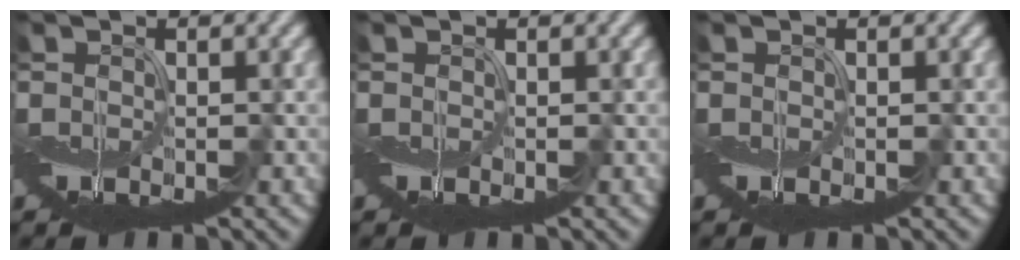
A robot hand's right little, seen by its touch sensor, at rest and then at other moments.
{"total": 0.0}
{"total": 0.0}